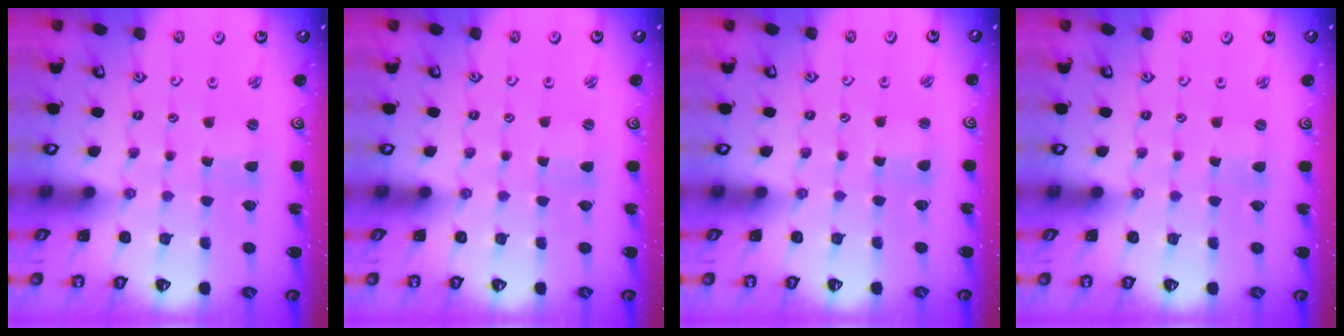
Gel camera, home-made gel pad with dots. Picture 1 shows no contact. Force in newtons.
{"total": 1.4, "press": 1.4, "slide": 0.2}
{"total": 1.8, "press": 1.8, "slide": 0.3}
{"total": 0.0}